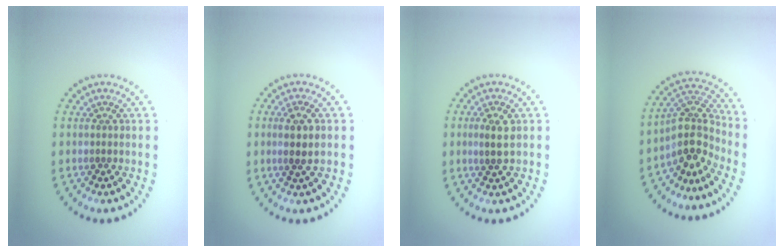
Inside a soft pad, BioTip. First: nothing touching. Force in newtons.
{"total": 2.3, "press": 2.1, "slide": 0.9}
{"total": 2.1, "press": 2.0, "slide": 0.4}
{"total": 4.0, "press": 3.0, "slide": 2.6}